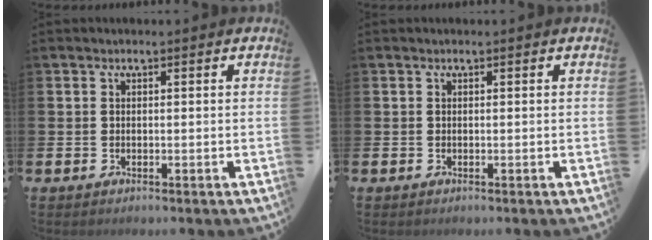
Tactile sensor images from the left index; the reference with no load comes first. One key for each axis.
{"total": 0.0}